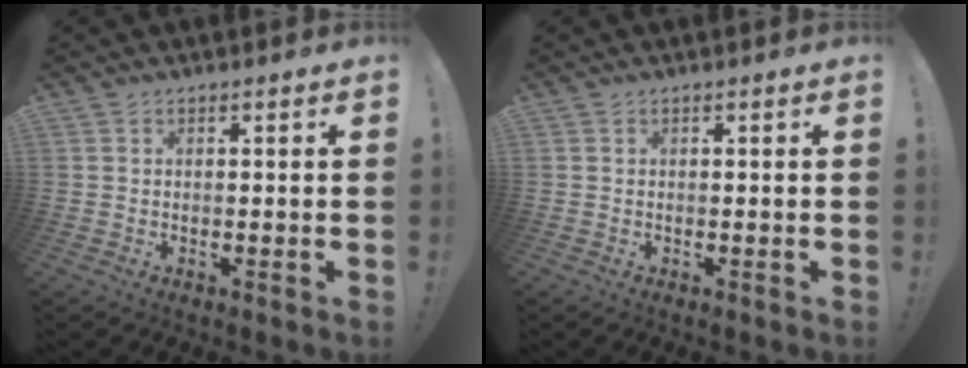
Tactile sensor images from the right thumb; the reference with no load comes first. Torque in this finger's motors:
{"motor_torque": [0.00, 0.00, 0.00, 0.00, 0.04]}